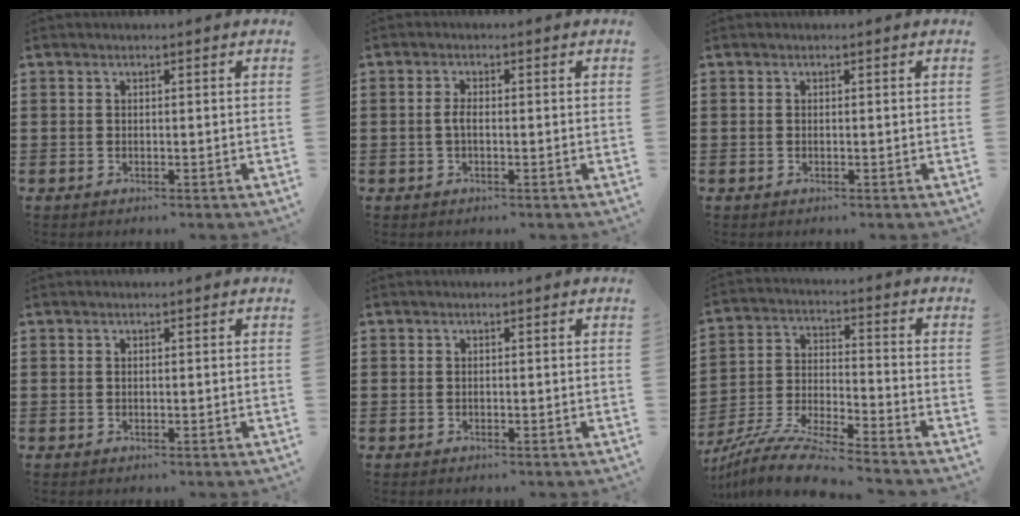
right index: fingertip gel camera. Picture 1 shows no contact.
{"total": 1.9, "force": [-0.3, 0.7, 1.7], "torque": [-0.040, -0.002, -0.009]}
{"total": 0.0}
{"total": 0.0}
{"total": 0.0}
{"total": 9.1, "force": [-8.6, -0.3, 2.9], "torque": [-0.072, -0.001, -0.177]}